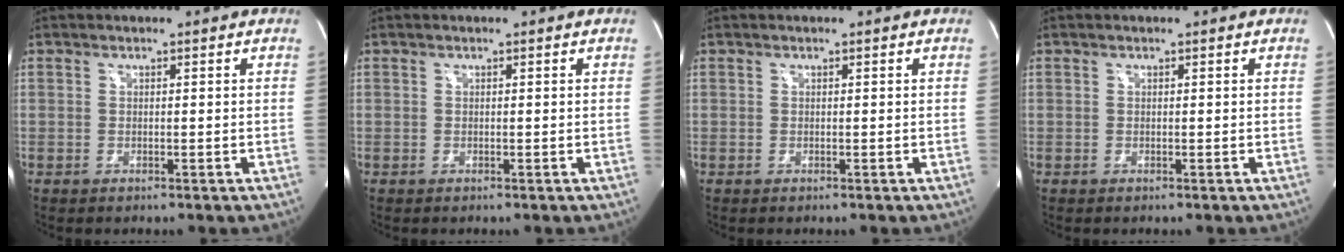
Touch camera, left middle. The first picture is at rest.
{"total": 0.0}
{"total": 0.0}
{"total": 0.0}